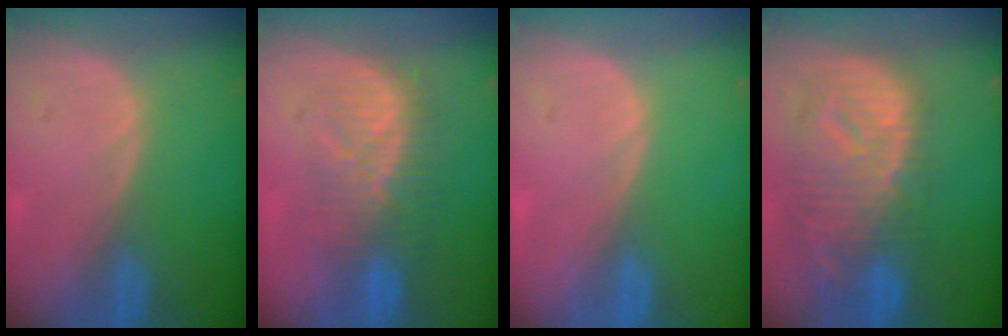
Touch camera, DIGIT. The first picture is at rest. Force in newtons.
{"total": 8.1, "press": 7.9, "slide": 1.6}
{"total": 0.0}
{"total": 12.5, "press": 10.8, "slide": 6.3}